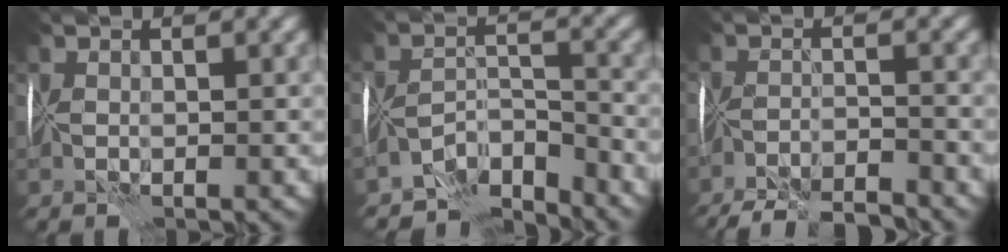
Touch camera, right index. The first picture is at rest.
{"total": 6.1, "force": [-6.1, -0.1, 0.4], "torque": [0.018, -0.013, -0.111]}
{"total": 9.5, "force": [-9.4, 0.2, 1.6], "torque": [-0.008, -0.015, -0.143]}